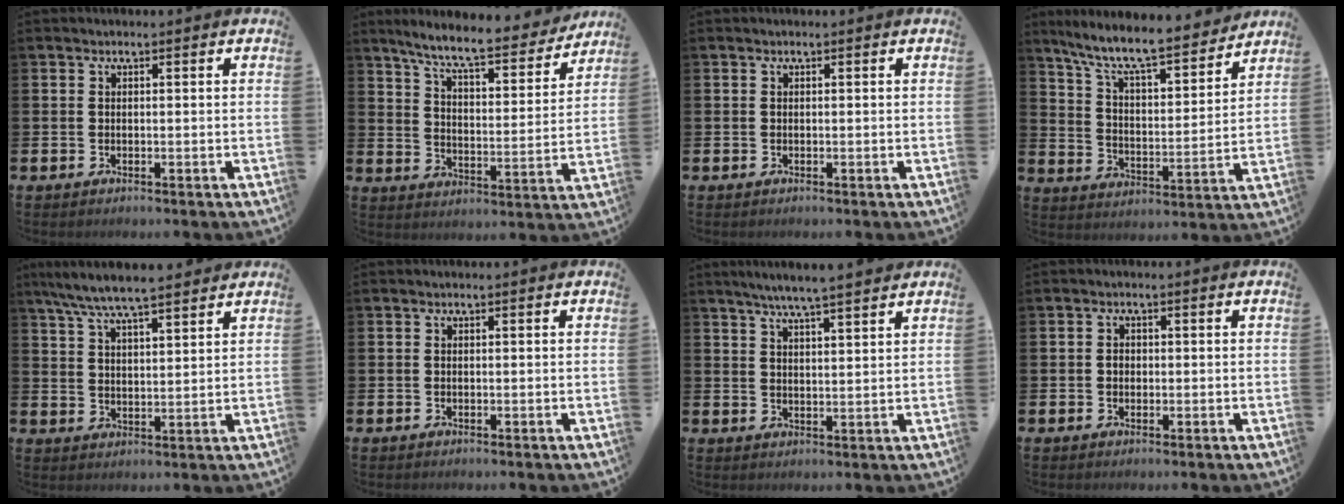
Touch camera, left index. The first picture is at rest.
{"total": 8.6, "force": [7.7, 1.1, 3.7], "torque": [-0.098, -0.046, 0.130]}
{"total": 0.0}
{"total": 9.7, "force": [8.7, 1.3, 4.1], "torque": [-0.114, -0.061, 0.147]}
{"total": 6.9, "force": [6.4, 0.9, 2.6], "torque": [-0.076, -0.016, 0.118]}
{"total": 0.0}
{"total": 5.4, "force": [5.1, -0.5, 1.7], "torque": [-0.041, -0.022, 0.088]}
{"total": 1.2, "force": [0.0, 1.1, 0.5], "torque": [0.003, 0.002, -0.004]}